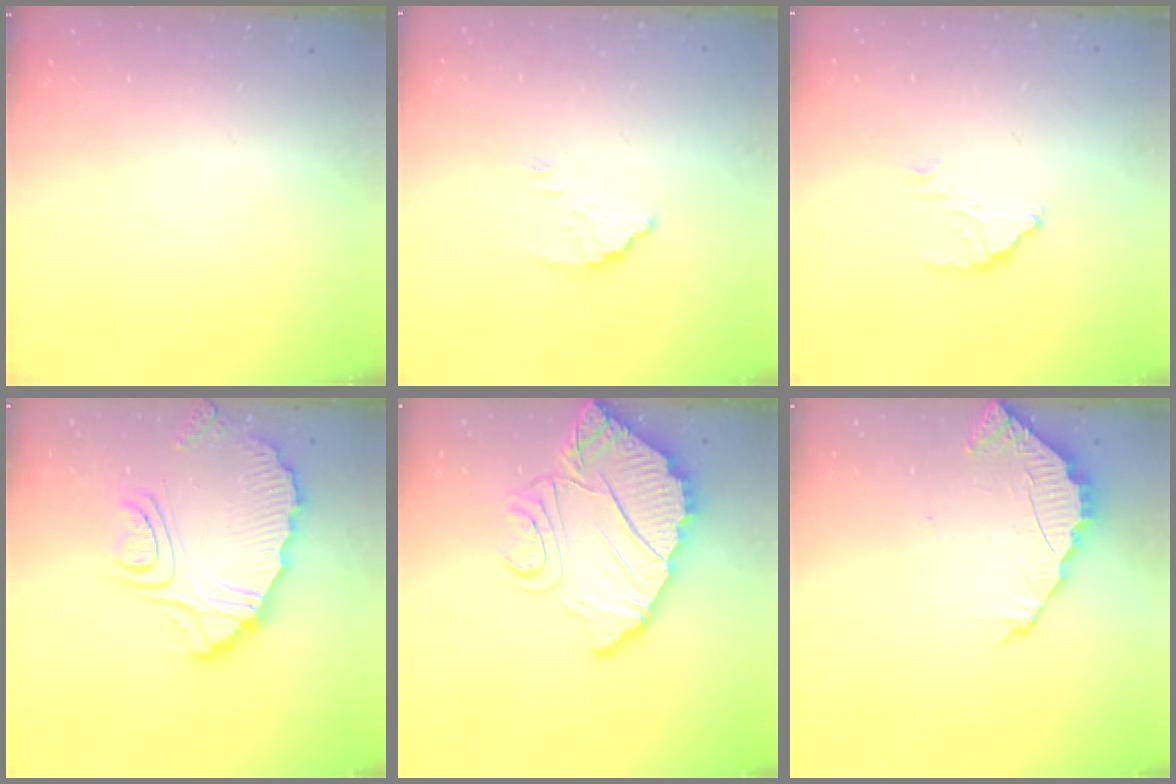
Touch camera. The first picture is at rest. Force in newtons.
{"total": 3.1, "press": 3.1, "slide": 0.4}
{"total": 3.3, "press": 3.3, "slide": 0.1}
{"total": 15.7, "press": 15.7, "slide": 1.3}
{"total": 11.4, "press": 11.4, "slide": 1.0}
{"total": 2.6, "press": 2.6, "slide": 0.2}